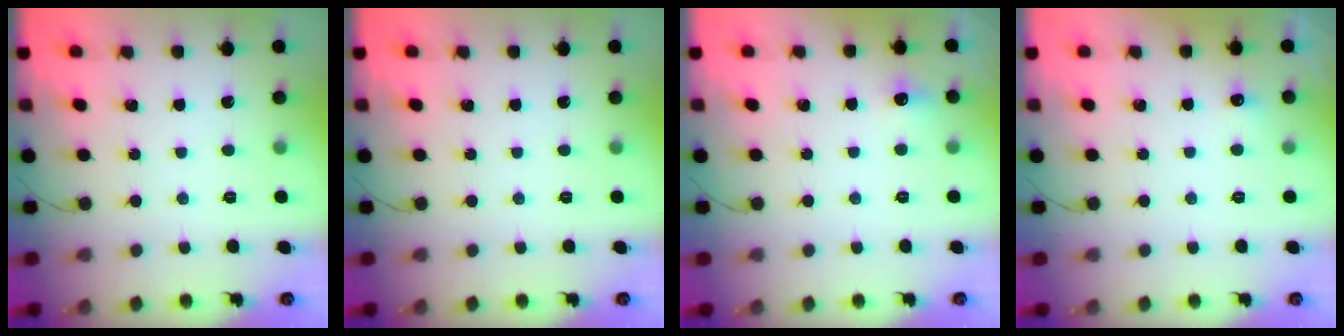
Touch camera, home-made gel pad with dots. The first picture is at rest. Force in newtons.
{"total": 0.0}
{"total": 5.4, "press": 5.1, "slide": 1.7}
{"total": 4.1, "press": 3.9, "slide": 1.3}